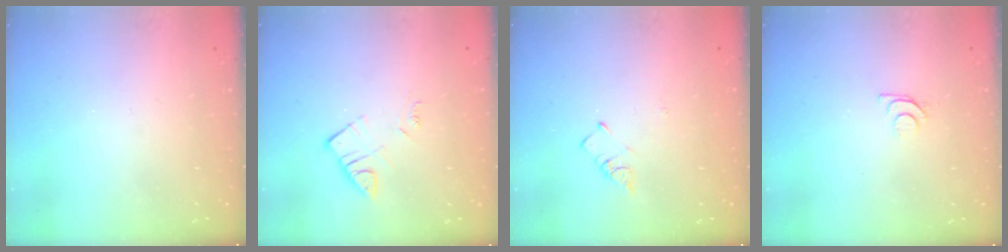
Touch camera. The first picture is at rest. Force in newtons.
{"total": 4.4, "press": 4.4, "slide": 0.2}
{"total": 2.6, "press": 2.6, "slide": 0.5}
{"total": 4.3, "press": 4.2, "slide": 0.5}